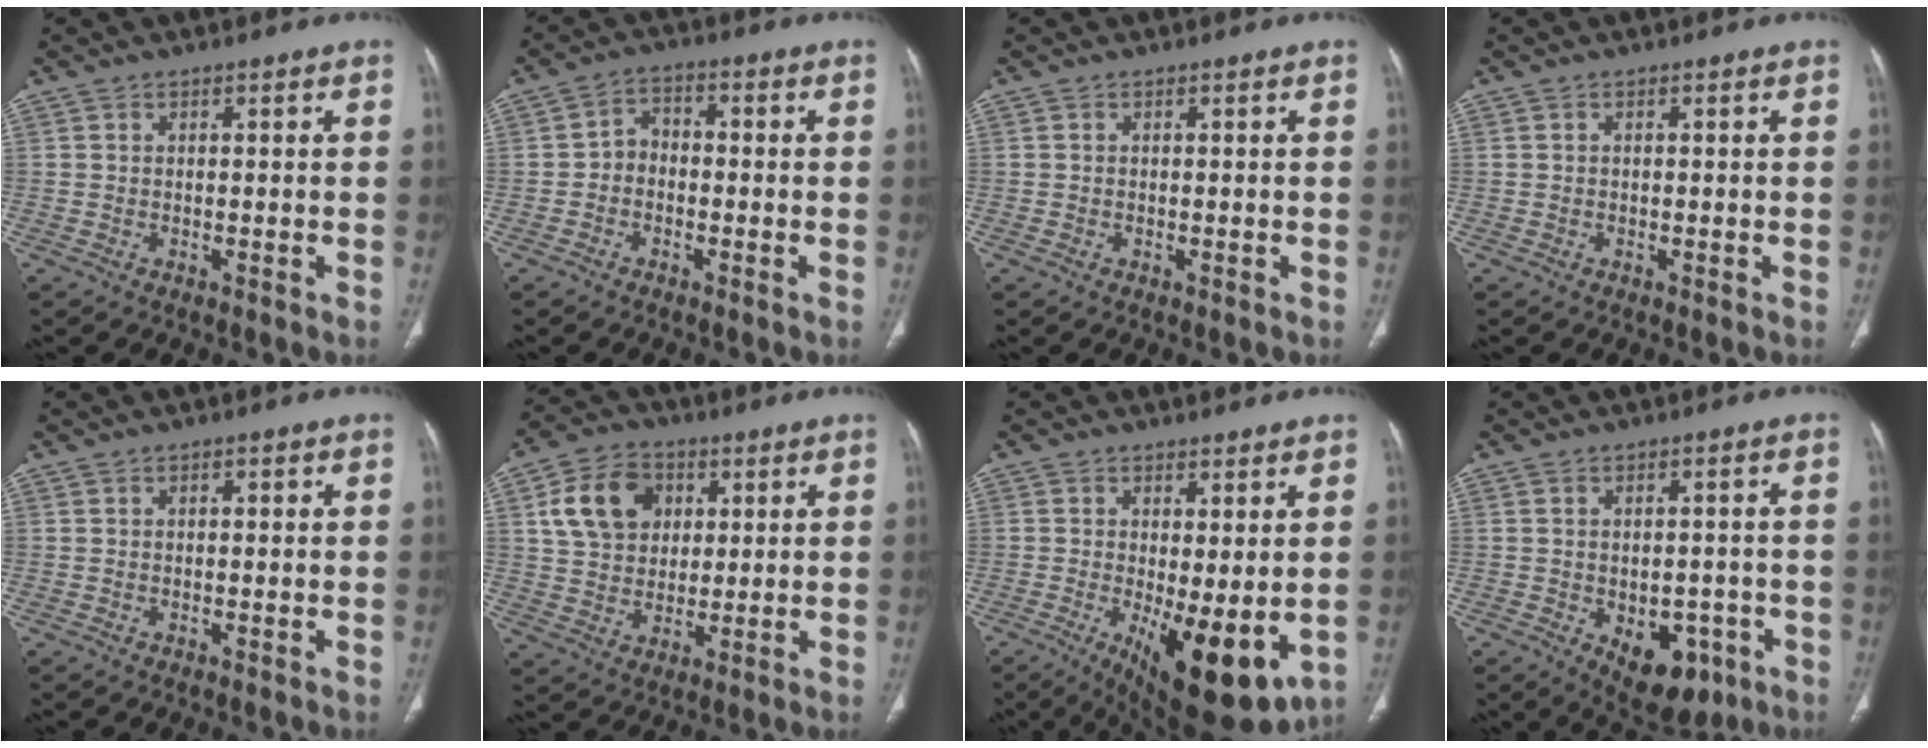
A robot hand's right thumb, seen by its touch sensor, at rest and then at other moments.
{"total": 4.2, "force": [-1.0, 3.4, 2.3], "torque": [-0.023, 0.022, -0.030]}
{"total": 0.0}
{"total": 0.0}
{"total": 0.9, "force": [0.3, 0.4, 0.7], "torque": [-0.010, 0.001, 0.005]}
{"total": 12.6, "force": [3.9, 9.8, 6.9], "torque": [-0.100, 0.002, 0.068]}
{"total": 13.4, "force": [-2.8, 5.0, 12.1], "torque": [-0.174, -0.029, -0.023]}
{"total": 10.6, "force": [-4.3, 6.5, 7.3], "torque": [-0.072, 0.013, -0.044]}